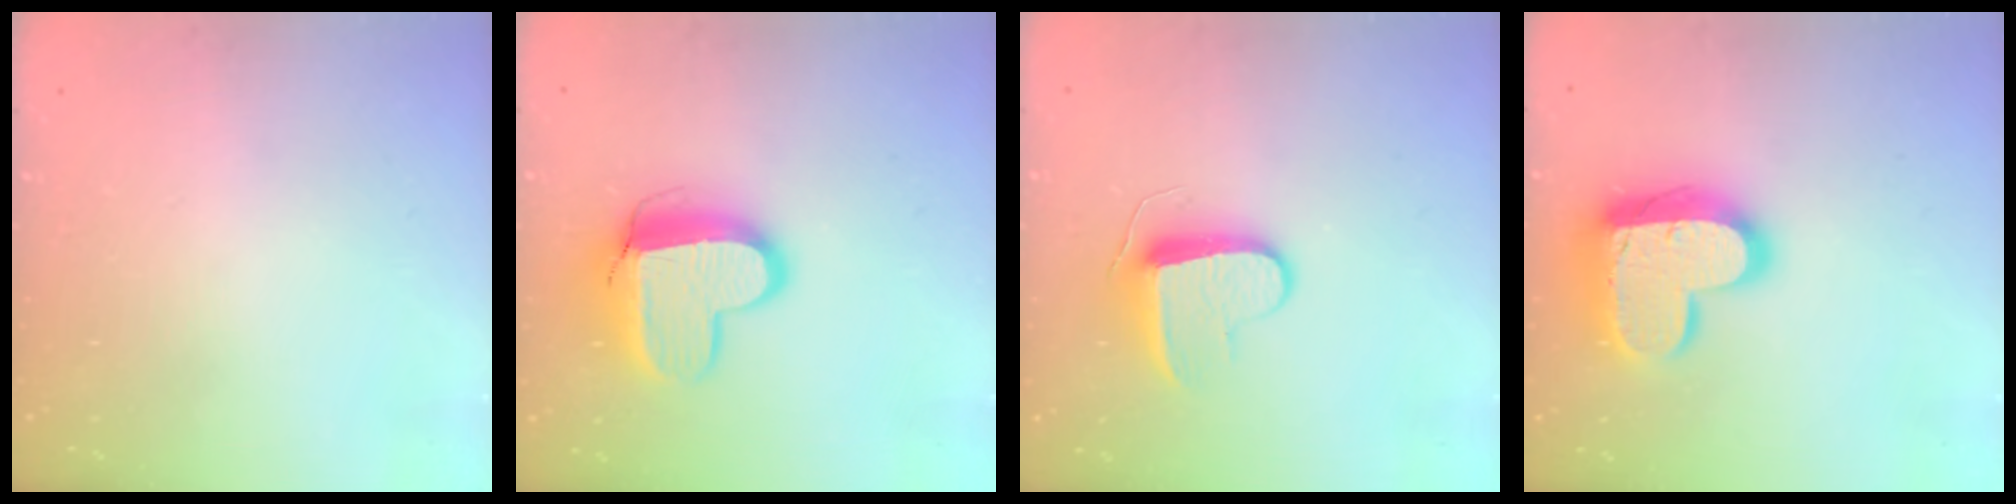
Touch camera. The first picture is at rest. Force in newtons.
{"total": 12.8, "press": 12.8, "slide": 1.3}
{"total": 9.0, "press": 9.0, "slide": 0.5}
{"total": 17.8, "press": 17.8, "slide": 1.3}